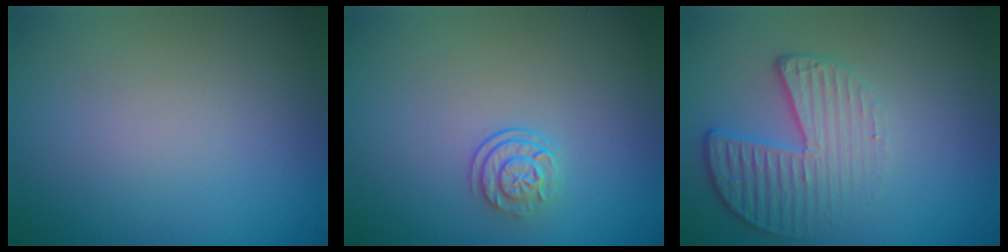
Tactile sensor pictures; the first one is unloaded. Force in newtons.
{"total": 2.3, "press": 1.7, "slide": 1.5}
{"total": 4.4, "press": 3.1, "slide": 3.1}